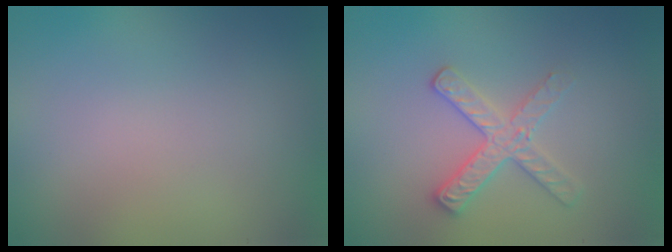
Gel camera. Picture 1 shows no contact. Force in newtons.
{"total": 2.7, "press": 2.6, "slide": 0.9}